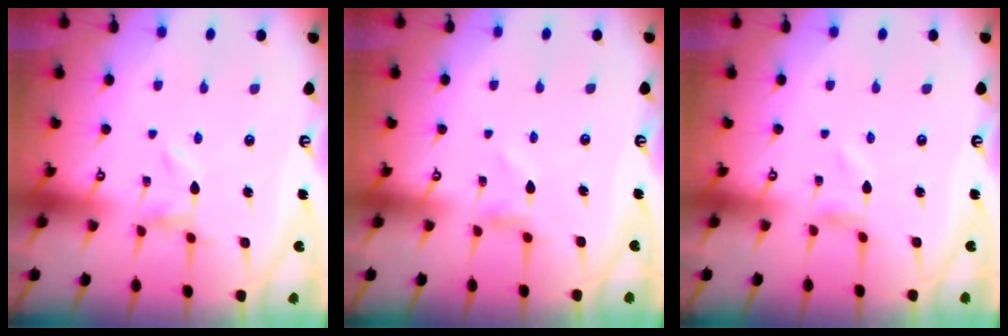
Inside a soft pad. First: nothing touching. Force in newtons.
{"total": 0.0}
{"total": 0.6, "press": 0.6, "slide": 0.2}